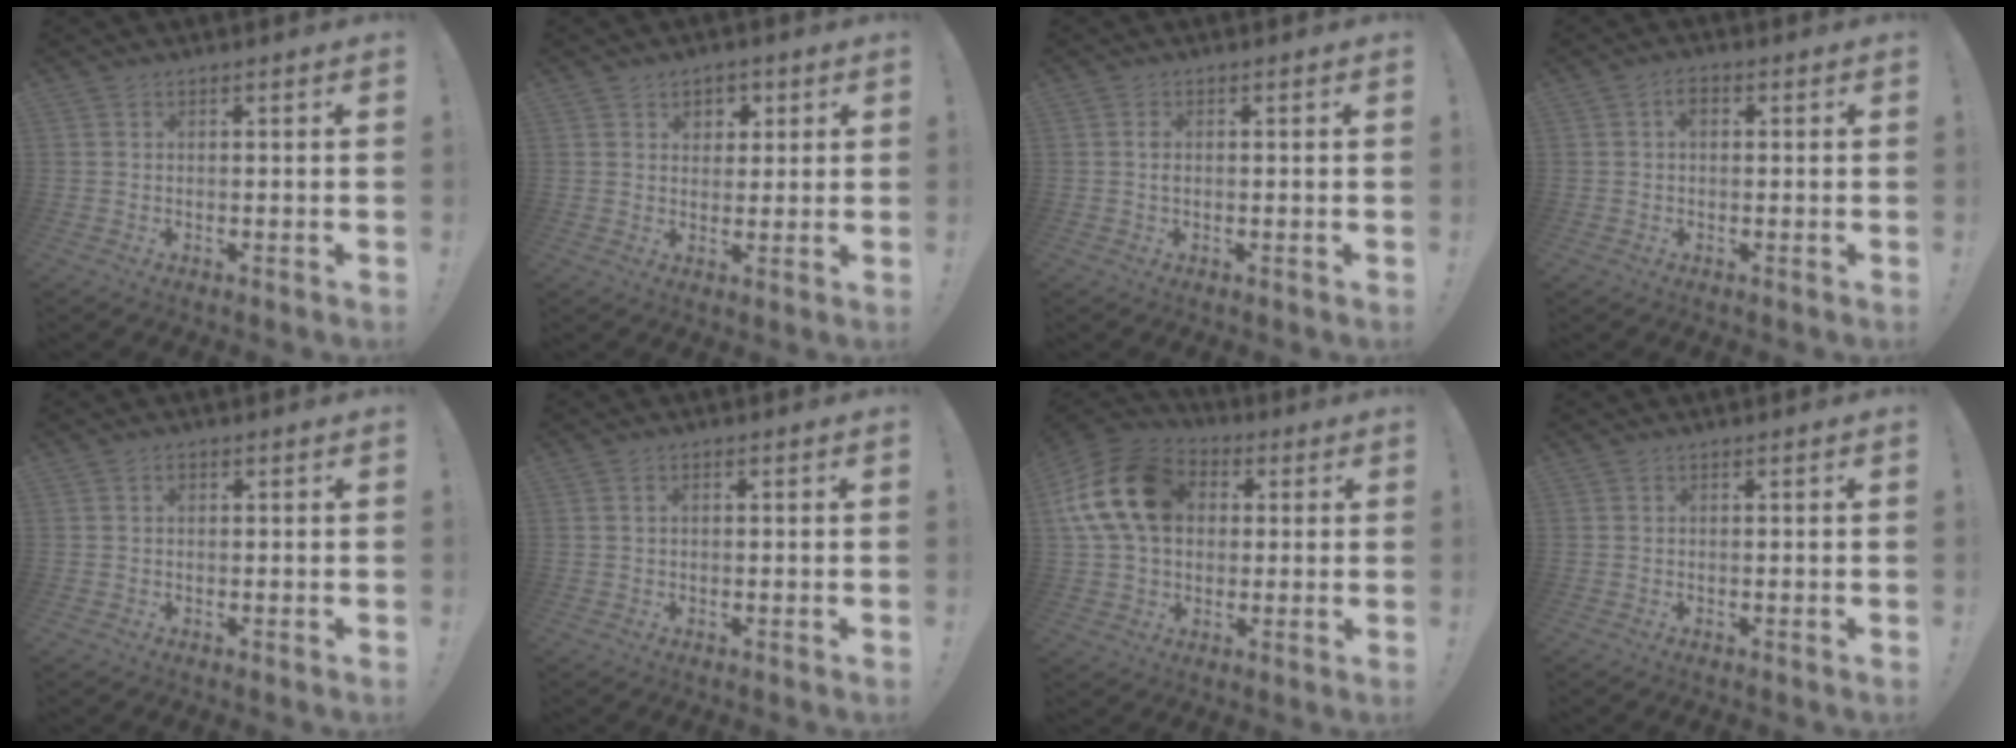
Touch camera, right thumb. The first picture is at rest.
{"total": 4.5, "force": [2.1, 3.6, 1.6], "torque": [-0.013, -0.008, 0.035]}
{"total": 1.1, "force": [0.0, 0.5, 1.0], "torque": [-0.020, 0.003, -0.001]}
{"total": 2.6, "force": [0.5, 1.7, 1.9], "torque": [-0.031, 0.006, 0.006]}
{"total": 0.9, "force": [0.3, 0.7, 0.4], "torque": [0.000, 0.000, 0.004]}
{"total": 0.8, "force": [0.1, 0.5, 0.7], "torque": [-0.005, -0.001, -0.001]}
{"total": 19.1, "force": [4.2, 14.3, 12.0], "torque": [-0.215, 0.006, 0.084]}
{"total": 0.0}